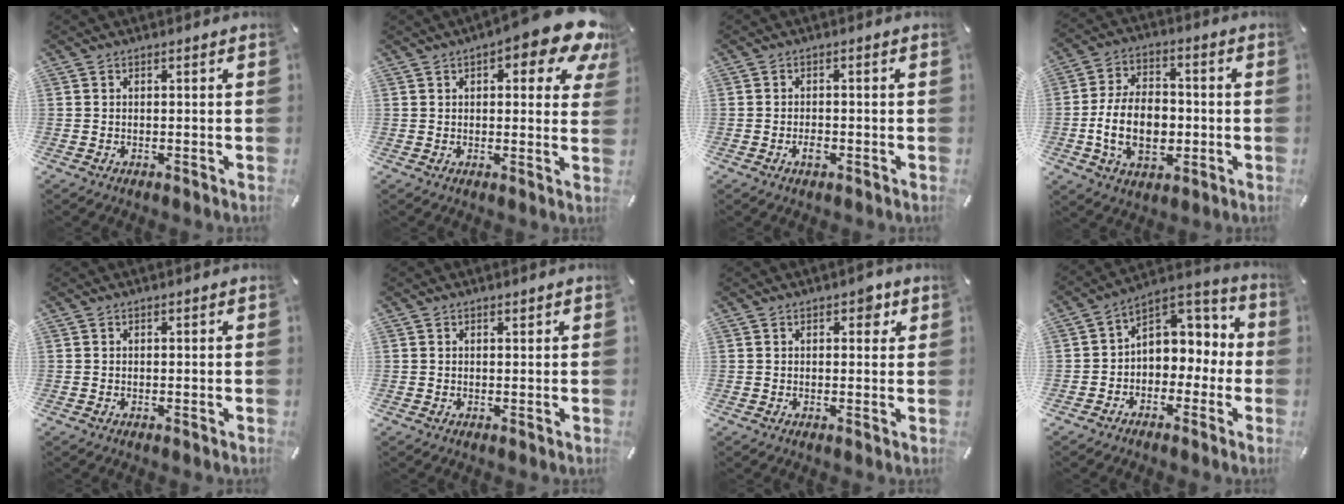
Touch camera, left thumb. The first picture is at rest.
{"total": 12.0, "force": [6.7, 4.4, 9.0], "torque": [-0.118, -0.039, 0.110]}
{"total": 2.1, "force": [-1.0, 1.1, 1.4], "torque": [-0.026, 0.005, -0.018]}
{"total": 14.0, "force": [-2.6, 9.4, 10.0], "torque": [-0.203, 0.001, -0.047]}
{"total": 0.0}
{"total": 0.6, "force": [0.4, 0.4, 0.0], "torque": [0.002, 0.002, 0.007]}
{"total": 3.3, "force": [1.4, 1.9, 2.3], "torque": [-0.018, -0.003, 0.015]}
{"total": 7.3, "force": [0.5, 6.8, 2.6], "torque": [-0.036, -0.004, 0.010]}